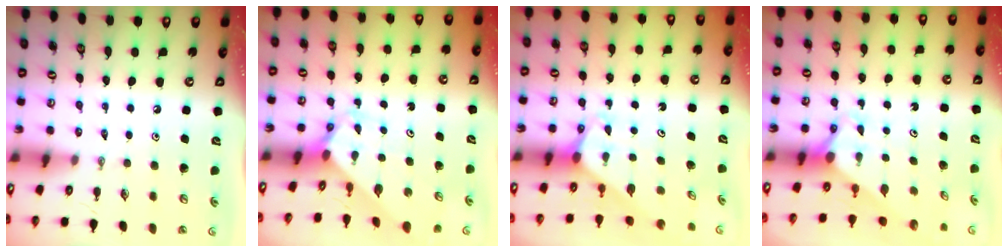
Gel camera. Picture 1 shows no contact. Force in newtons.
{"total": 2.4, "press": 2.4, "slide": 0.2}
{"total": 2.2, "press": 2.2, "slide": 0.1}
{"total": 2.8, "press": 2.8, "slide": 0.0}